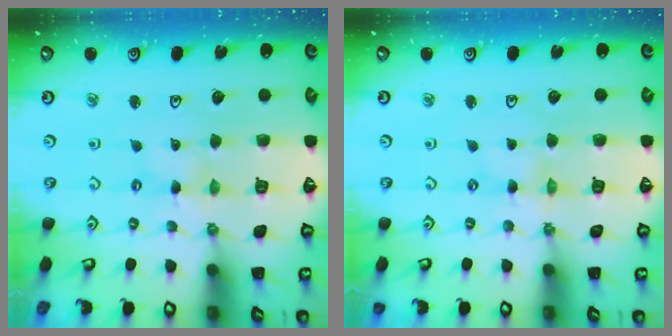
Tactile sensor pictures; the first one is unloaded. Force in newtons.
{"total": 0.0}